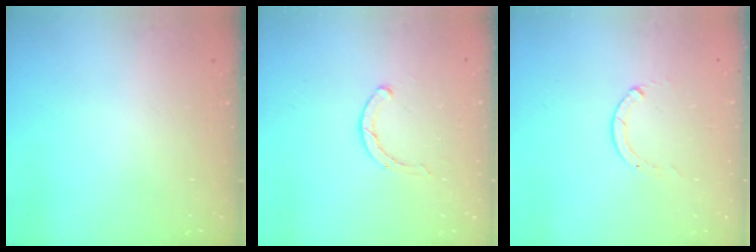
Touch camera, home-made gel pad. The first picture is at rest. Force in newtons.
{"total": 1.9, "press": 1.8, "slide": 0.3}
{"total": 0.0}